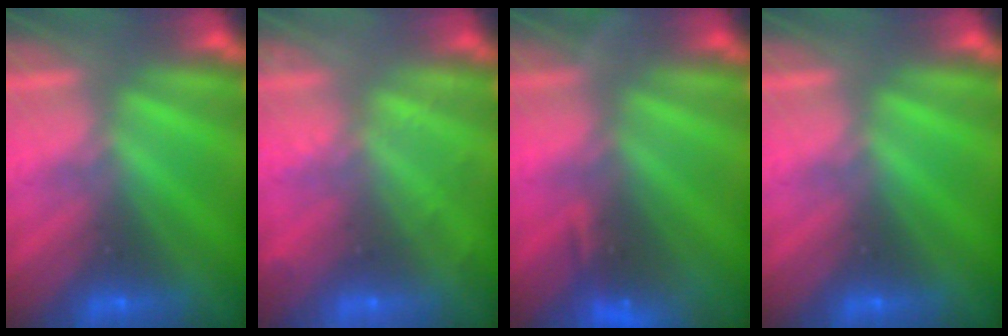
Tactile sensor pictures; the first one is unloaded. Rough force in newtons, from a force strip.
{"total": 2.1}
{"total": 6.6}
{"total": 0.0}